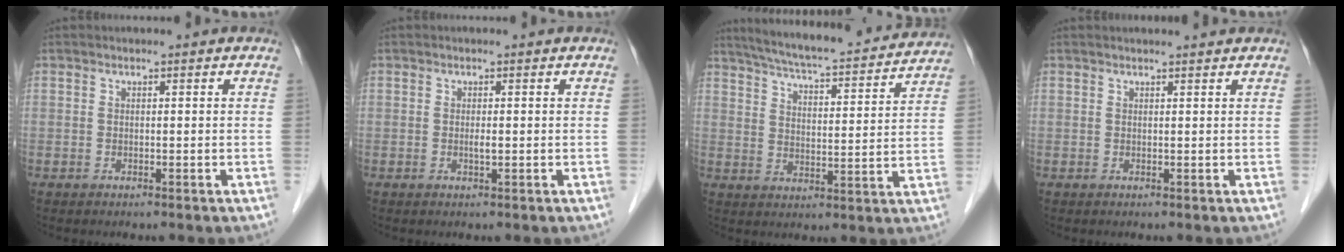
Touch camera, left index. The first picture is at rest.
{"total": 0.8, "force": [0.0, 0.1, 0.8], "torque": [-0.016, -0.002, 0.000]}
{"total": 20.5, "force": [18.7, 2.3, 8.0], "torque": [-0.131, 0.004, 0.257]}
{"total": 2.6, "force": [2.5, -0.1, 0.7], "torque": [-0.010, 0.011, 0.031]}